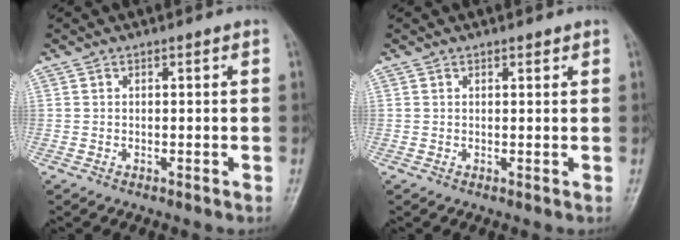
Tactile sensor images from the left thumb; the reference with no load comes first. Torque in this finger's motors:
{"motor_torque": [-0.15, -0.10, -0.06, 0.05, -0.01]}